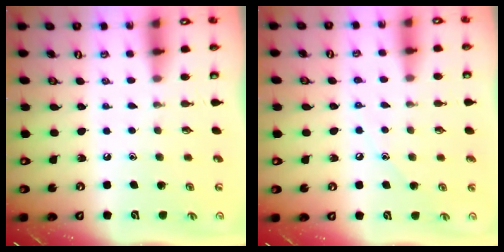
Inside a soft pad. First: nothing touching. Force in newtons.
{"total": 4.9, "press": 4.9, "slide": 0.2}